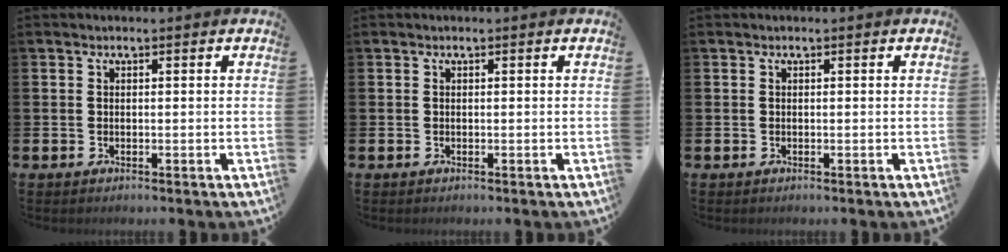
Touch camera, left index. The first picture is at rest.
{"total": 0.0}
{"total": 0.0}